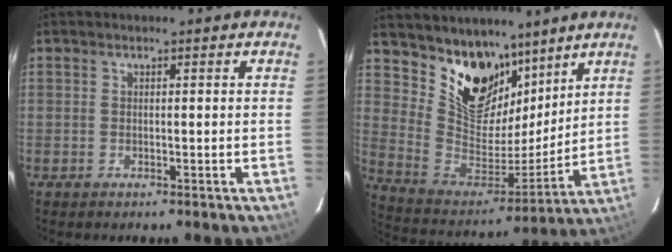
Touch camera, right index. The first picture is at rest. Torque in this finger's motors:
{"motor_torque": [0.30, 0.51, 0.38, 0.07]}